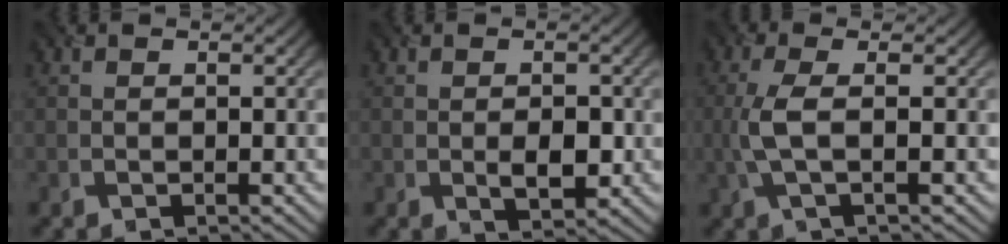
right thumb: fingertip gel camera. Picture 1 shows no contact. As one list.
[{"total": 2.8, "force": [-0.6, 1.5, 2.3], "torque": [-0.039, -0.007, -0.007]}, {"total": 3.8, "force": [-0.4, 0.8, 3.7], "torque": [-0.092, 0.005, -0.015]}]